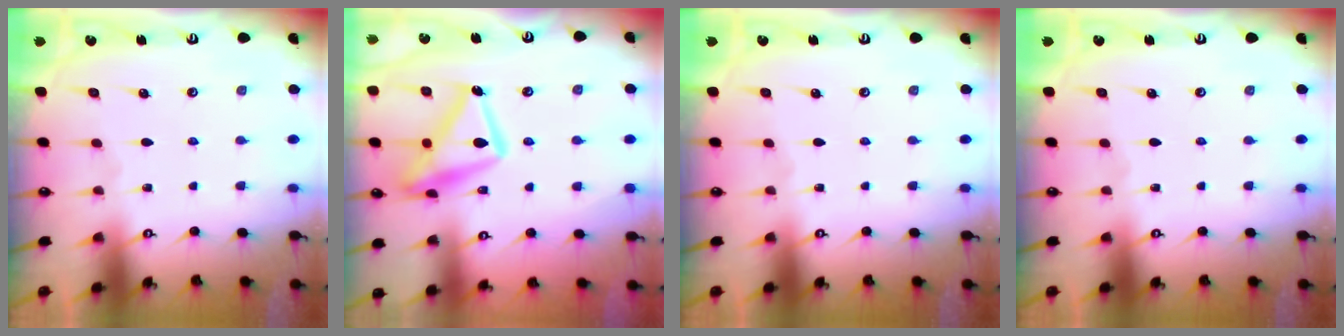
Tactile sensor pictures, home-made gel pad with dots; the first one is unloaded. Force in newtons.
{"total": 17.1, "press": 17.1, "slide": 1.2}
{"total": 0.0}
{"total": 0.0}